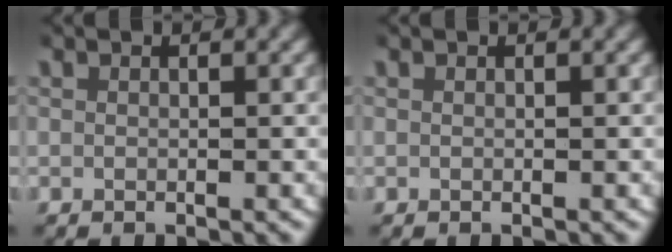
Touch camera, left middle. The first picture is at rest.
{"total": 0.0}